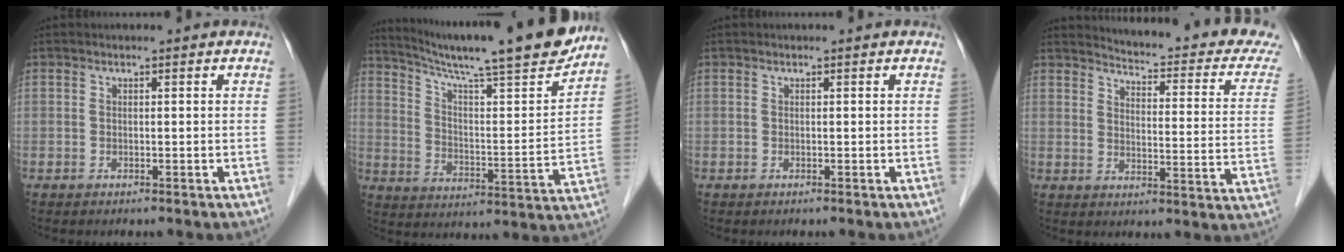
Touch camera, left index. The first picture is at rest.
{"total": 22.2, "force": [19.3, 0.3, 11.1], "torque": [-0.182, -0.030, 0.284]}
{"total": 0.0}
{"total": 18.2, "force": [17.2, 1.6, 5.6], "torque": [-0.068, -0.095, 0.180]}